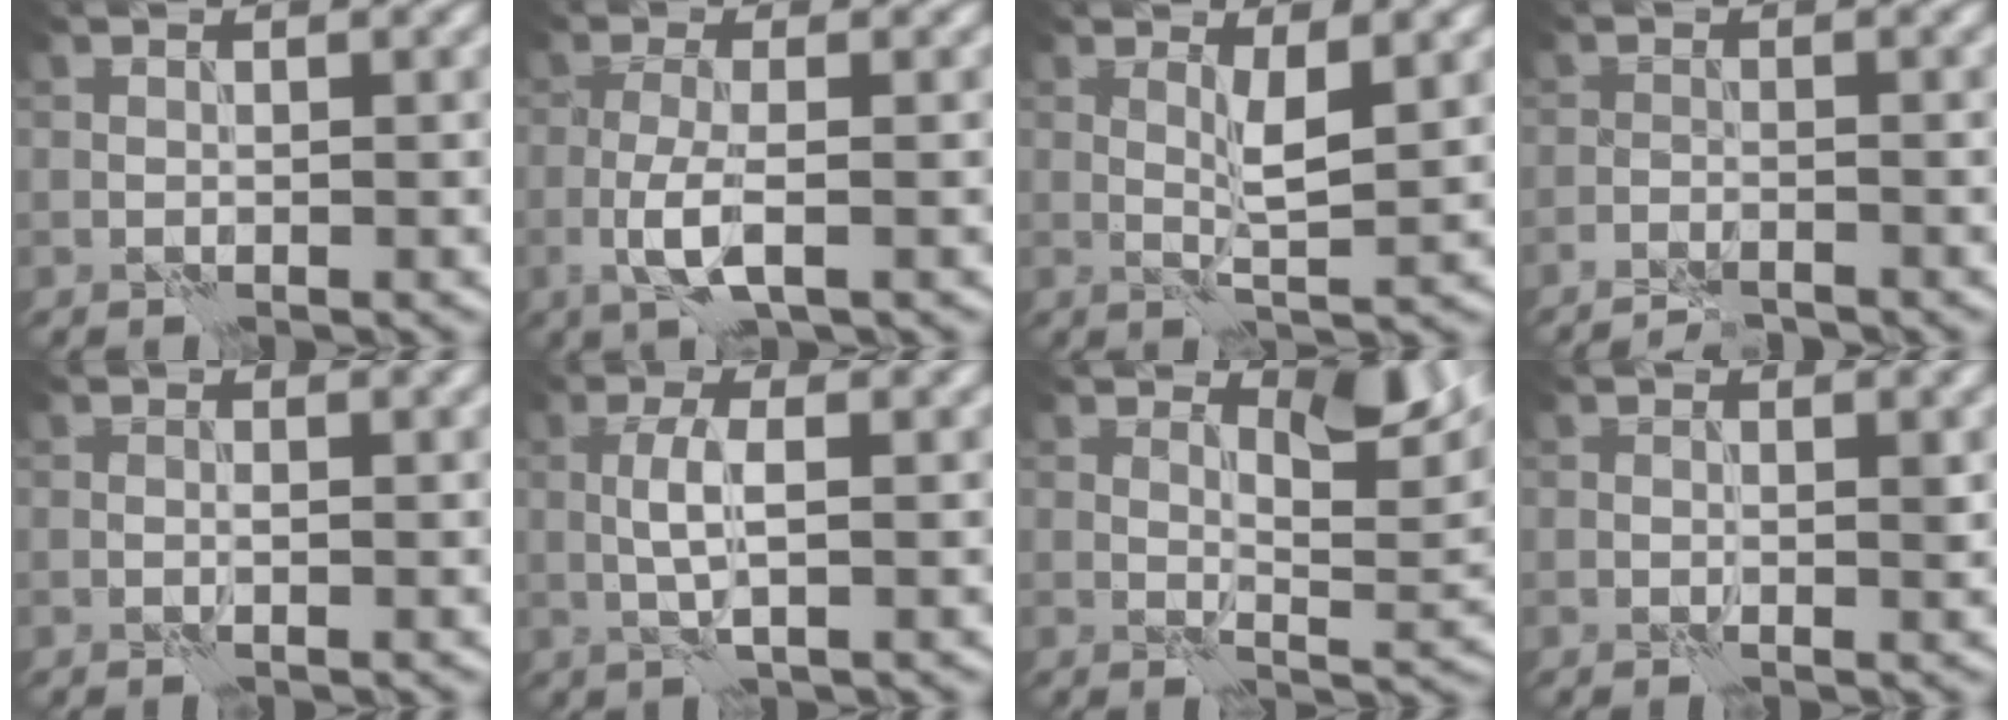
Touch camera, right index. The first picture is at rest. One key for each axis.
{"total": 3.5, "fx": -1.1, "fy": 0.9, "fz": 3.2, "tx": -0.069, "ty": 0.001, "tz": -0.027}
{"total": 2.7, "fx": 0.9, "fy": 0.4, "fz": 2.5, "tx": -0.047, "ty": -0.006, "tz": 0.016}
{"total": 2.6, "fx": -2.4, "fy": 0.3, "fz": 0.9, "tx": -0.022, "ty": 0.002, "tz": -0.042}
{"total": 0.5, "fx": -0.2, "fy": 0.1, "fz": 0.5, "tx": -0.011, "ty": 0.000, "tz": -0.004}
{"total": 2.8, "fx": -0.1, "fy": 0.6, "fz": 2.7, "tx": -0.058, "ty": 0.005, "tz": -0.003}
{"total": 4.6, "fx": 2.5, "fy": 1.7, "fz": 3.4, "tx": -0.055, "ty": -0.010, "tz": 0.036}
{"total": 0.8, "fx": 0.0, "fy": 0.4, "fz": 0.7, "tx": -0.008, "ty": -0.002, "tz": -0.002}